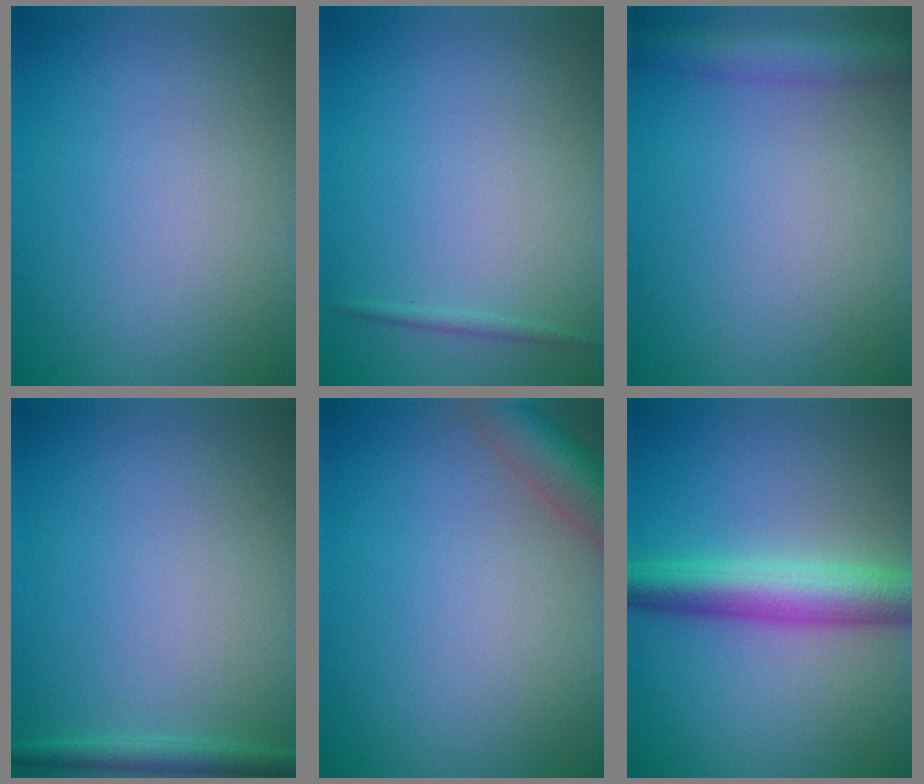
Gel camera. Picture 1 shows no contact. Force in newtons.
{"total": 0.6, "press": 0.6, "slide": 0.0}
{"total": 4.0, "press": 3.9, "slide": 0.2}
{"total": 1.4, "press": 1.4, "slide": 0.1}
{"total": 4.2, "press": 4.2, "slide": 0.2}
{"total": 5.7, "press": 5.7, "slide": 0.1}